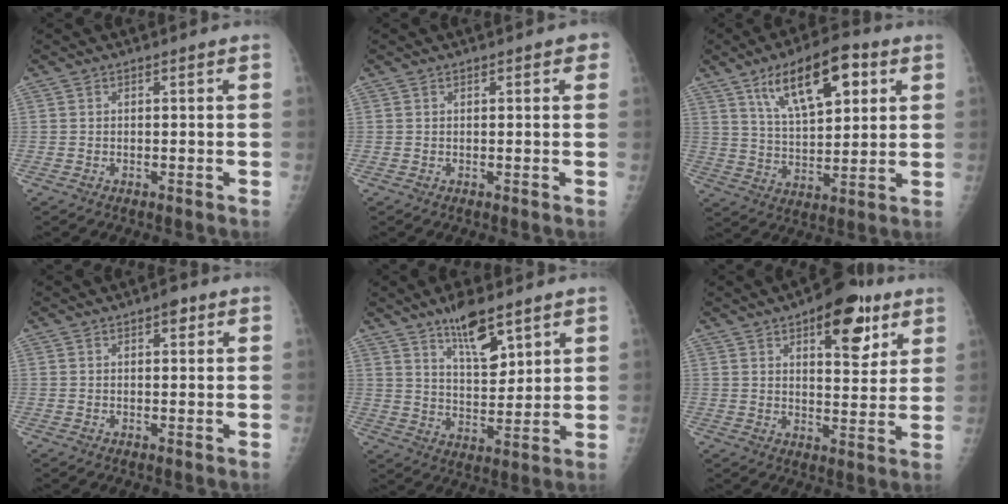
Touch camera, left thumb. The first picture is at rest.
{"total": 1.6, "force": [0.8, 0.7, 1.2], "torque": [-0.004, 0.001, 0.008]}
{"total": 15.5, "force": [7.2, 6.6, 12.0], "torque": [-0.163, -0.019, 0.123]}
{"total": 2.1, "force": [1.2, 1.0, 1.5], "torque": [-0.012, -0.002, 0.014]}
{"total": 10.2, "force": [6.7, 3.7, 6.7], "torque": [-0.093, -0.047, 0.120]}
{"total": 13.0, "force": [6.9, 5.9, 9.4], "torque": [-0.087, -0.028, 0.092]}